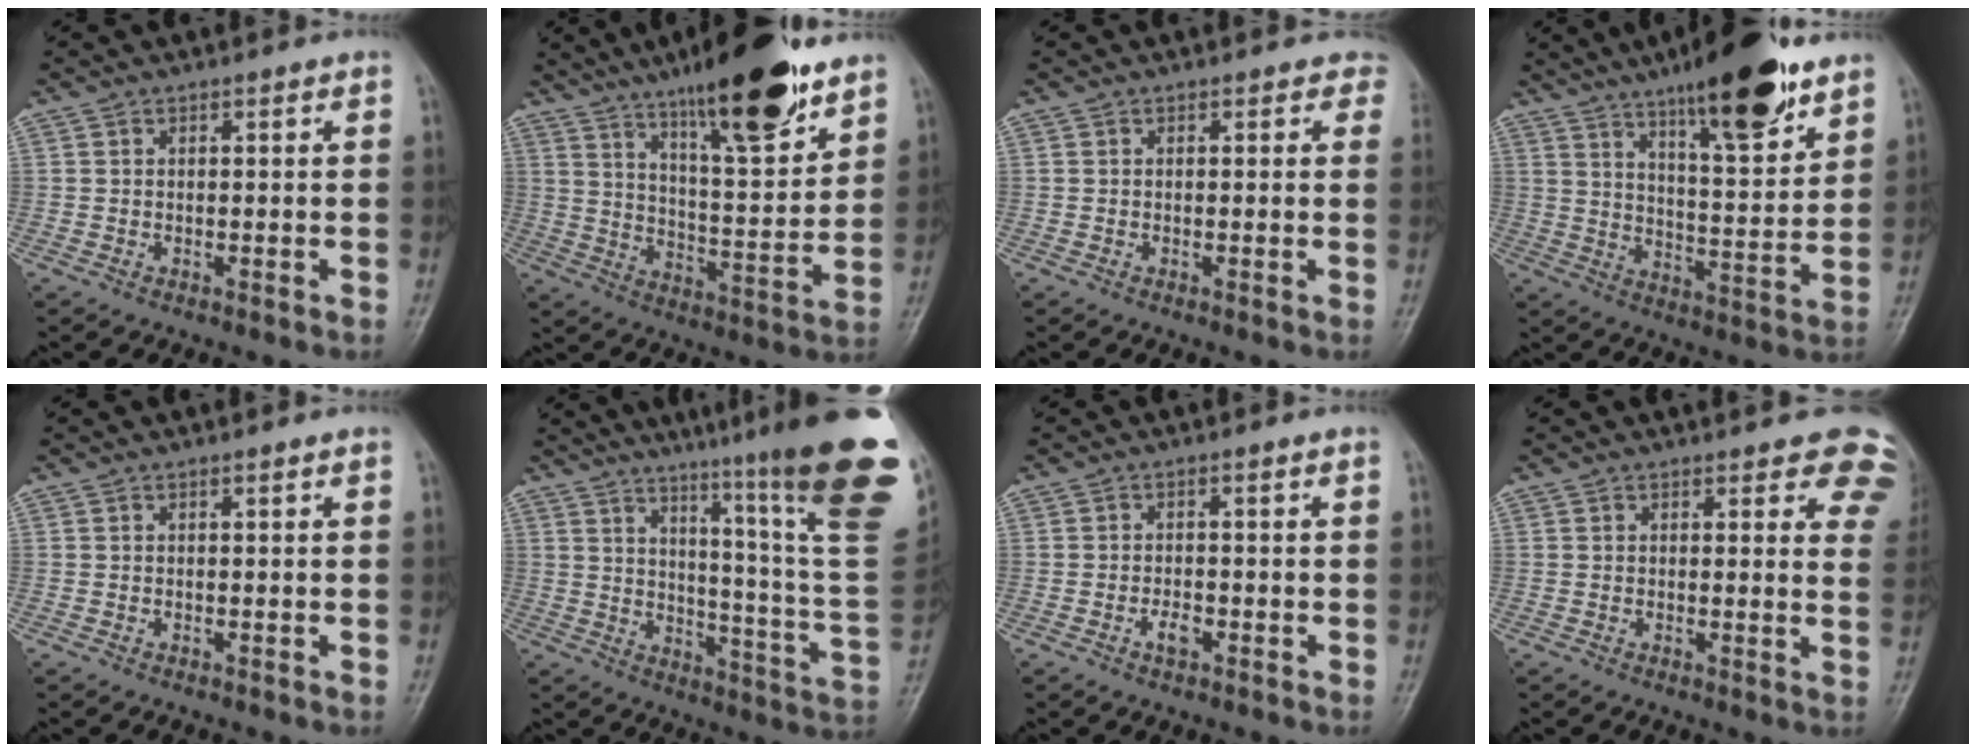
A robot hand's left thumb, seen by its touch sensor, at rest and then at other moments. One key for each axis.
{"total": 19.4, "fx": 13.1, "fy": 4.5, "fz": 13.7, "tx": -0.183, "ty": -0.068, "tz": 0.211}
{"total": 2.0, "fx": 1.2, "fy": 1.4, "fz": 0.6, "tx": 0.020, "ty": -0.004, "tz": -0.004}
{"total": 17.8, "fx": 11.7, "fy": 4.5, "fz": 12.6, "tx": -0.163, "ty": -0.064, "tz": 0.185}
{"total": 0.0}
{"total": 28.0, "fx": 17.4, "fy": 2.3, "fz": 21.8, "tx": -0.244, "ty": -0.100, "tz": 0.237}
{"total": 2.3, "fx": -1.0, "fy": 1.1, "fz": 1.7, "tx": -0.029, "ty": 0.007, "tz": -0.018}
{"total": 8.5, "fx": 6.1, "fy": 3.6, "fz": 4.7, "tx": -0.011, "ty": -0.026, "tz": 0.049}